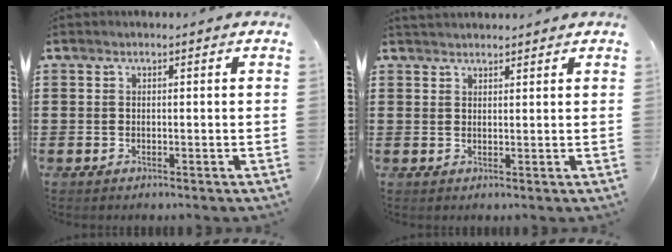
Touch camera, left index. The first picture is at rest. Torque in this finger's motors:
{"motor_torque": [-0.08, 0.42, 0.06, 0.02]}